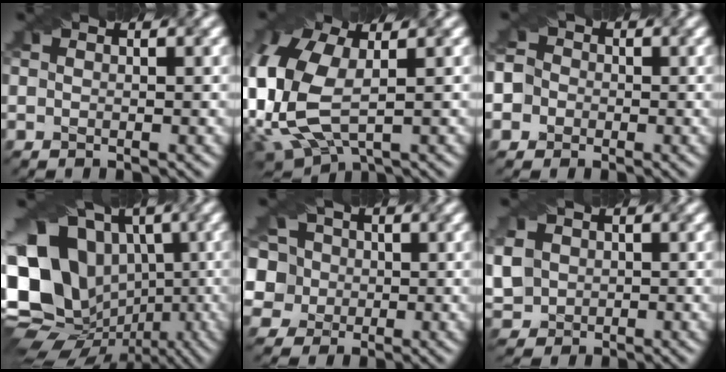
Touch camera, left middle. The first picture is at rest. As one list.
[{"total": 10.7, "force": [0.2, 6.5, 8.6], "torque": [-0.229, -0.015, 0.008]}, {"total": 5.2, "force": [-0.6, 4.8, 1.7], "torque": [-0.028, 0.034, -0.040]}, {"total": 16.9, "force": [0.0, 13.5, 10.1], "torque": [-0.197, -0.006, 0.012]}, {"total": 8.3, "force": [1.8, 7.1, 3.9], "torque": [-0.069, 0.034, 0.007]}, {"total": 5.1, "force": [0.9, 4.4, 2.2], "torque": [-0.083, 0.016, 0.022]}]